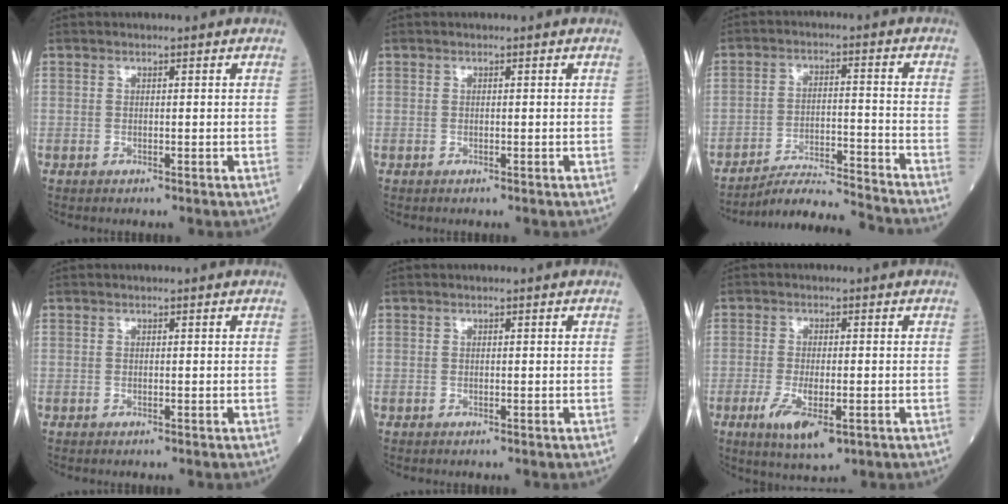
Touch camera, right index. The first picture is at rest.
{"total": 0.0}
{"total": 10.5, "force": [-10.2, -2.1, 1.6], "torque": [-0.018, 0.004, -0.175]}
{"total": 0.0}
{"total": 0.0}
{"total": 6.5, "force": [-2.7, 1.8, 5.6], "torque": [-0.109, -0.015, -0.039]}